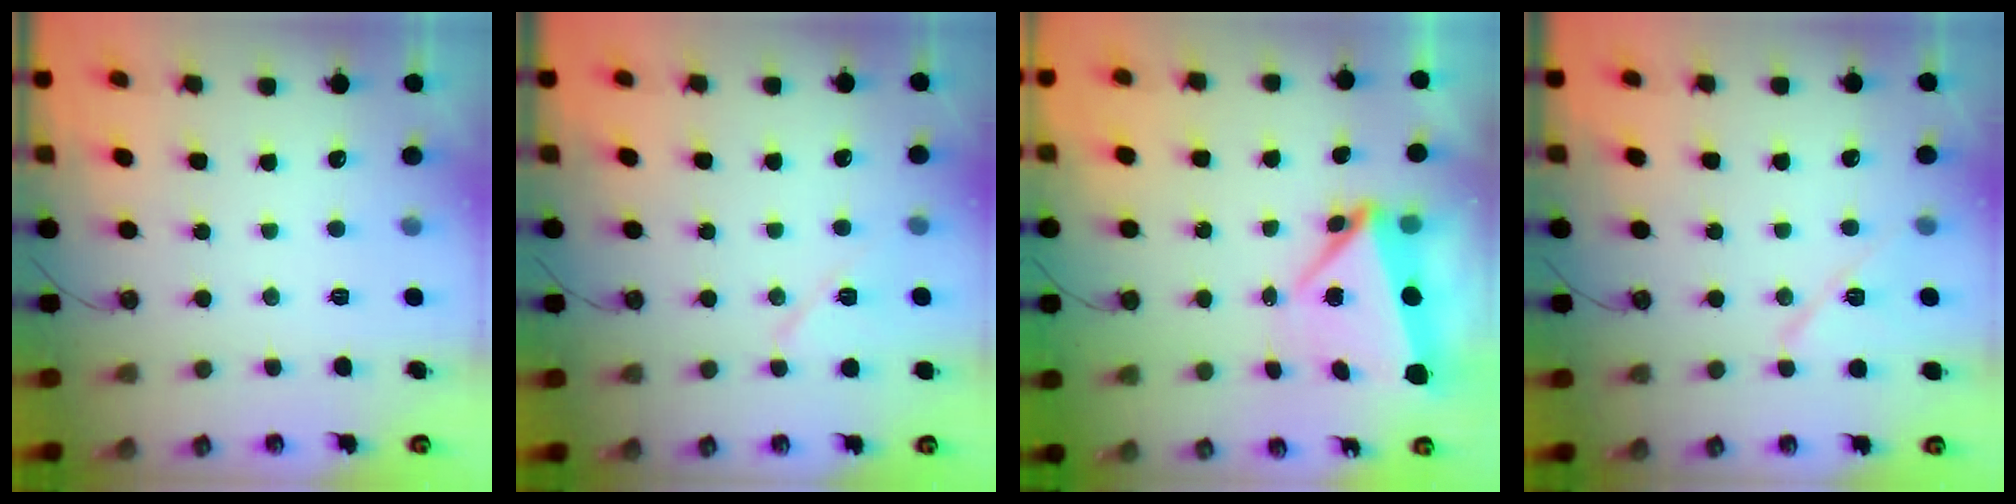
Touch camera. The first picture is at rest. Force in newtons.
{"total": 7.5, "press": 7.4, "slide": 0.9}
{"total": 5.9, "press": 5.0, "slide": 3.0}
{"total": 9.4, "press": 9.3, "slide": 1.1}